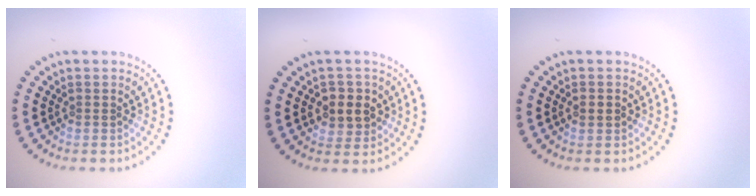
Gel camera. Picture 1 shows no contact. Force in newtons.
{"total": 2.9, "press": 2.8, "slide": 0.7}
{"total": 1.2, "press": 1.2, "slide": 0.0}